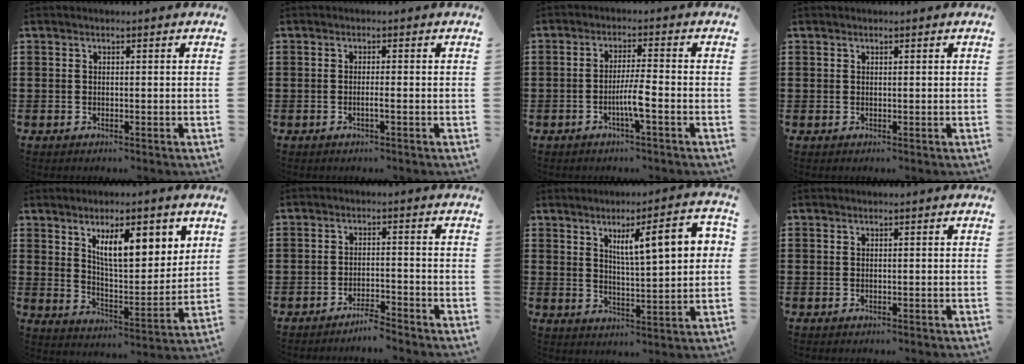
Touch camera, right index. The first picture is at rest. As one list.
[{"total": 1.3, "force": [-0.6, -0.1, 1.1], "torque": [-0.019, -0.004, -0.010]}, {"total": 4.4, "force": [-1.7, 0.0, 4.1], "torque": [-0.080, -0.007, -0.034]}, {"total": 0.5, "force": [0.3, 0.4, 0.0], "torque": [-0.001, 0.003, 0.006]}, {"total": 10.4, "force": [5.5, 3.6, 8.0], "torque": [-0.137, -0.010, 0.090]}, {"total": 2.9, "force": [-2.9, -0.1, 0.3], "torque": [-0.013, -0.001, -0.058]}, {"total": 9.5, "force": [3.6, 2.1, 8.5], "torque": [-0.143, -0.003, 0.054]}, {"total": 0.0}]